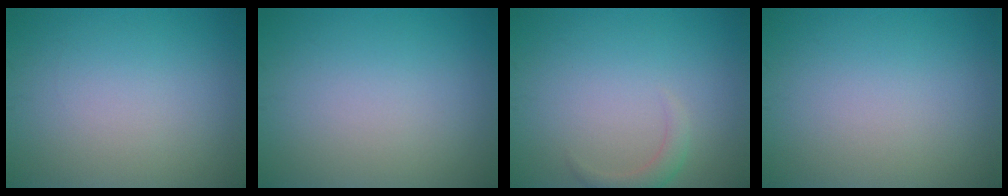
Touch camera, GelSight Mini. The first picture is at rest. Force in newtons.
{"total": 0.0}
{"total": 1.6, "press": 1.6, "slide": 0.1}
{"total": 0.0}